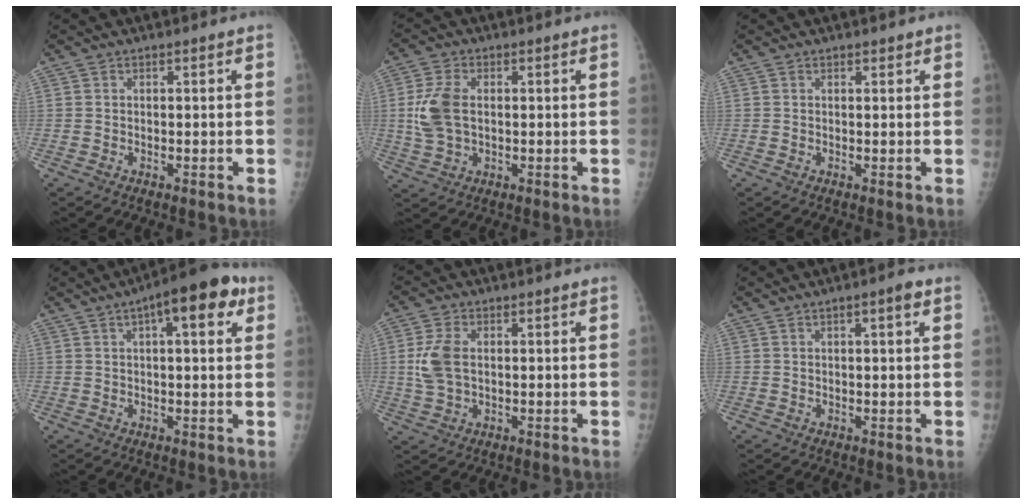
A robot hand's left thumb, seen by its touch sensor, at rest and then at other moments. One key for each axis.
{"total": 7.5, "fx": 0.3, "fy": 4.8, "fz": 5.8, "tx": -0.126, "ty": 0.003, "tz": 0.007}
{"total": 0.9, "fx": 0.6, "fy": 0.5, "fz": 0.4, "tx": 0.001, "ty": -0.003, "tz": 0.006}
{"total": 11.5, "fx": 4.8, "fy": 4.0, "fz": 9.7, "tx": -0.114, "ty": 0.012, "tz": 0.058}
{"total": 6.1, "fx": 0.5, "fy": 3.9, "fz": 4.7, "tx": -0.105, "ty": 0.002, "tz": 0.010}
{"total": 2.9, "fx": 1.2, "fy": 0.6, "fz": 2.5, "tx": -0.033, "ty": 0.001, "tz": 0.014}